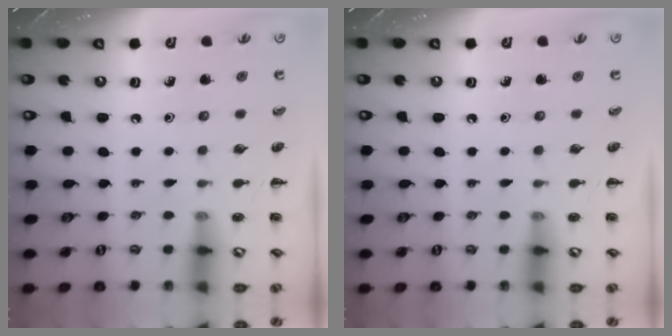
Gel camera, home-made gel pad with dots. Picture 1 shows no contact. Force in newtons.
{"total": 0.0}